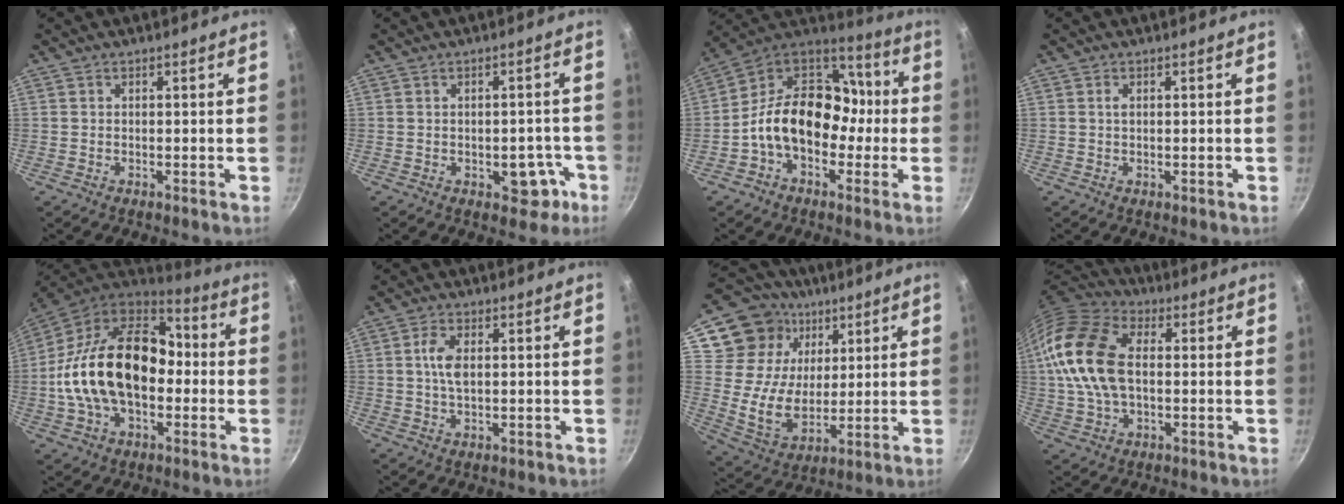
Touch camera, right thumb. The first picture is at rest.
{"total": 6.1, "force": [-2.4, 3.8, 4.1], "torque": [-0.019, 0.022, -0.024]}
{"total": 18.4, "force": [-2.8, 13.5, 12.2], "torque": [-0.148, 0.063, -0.065]}
{"total": 1.0, "force": [0.3, 0.5, 0.8], "torque": [-0.014, 0.001, 0.003]}
{"total": 25.1, "force": [-1.4, 16.3, 19.0], "torque": [-0.311, 0.050, -0.033]}
{"total": 4.9, "force": [0.7, 2.5, 4.1], "torque": [-0.083, 0.005, 0.012]}
{"total": 18.4, "force": [7.4, 14.6, 8.4], "torque": [-0.122, -0.020, 0.138]}
{"total": 17.7, "force": [1.2, 11.1, 13.7], "torque": [-0.261, 0.025, 0.010]}